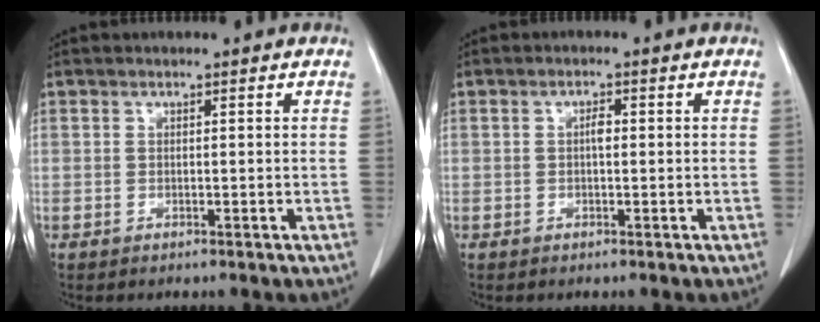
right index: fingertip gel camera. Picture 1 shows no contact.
{"total": 1.4, "force": [0.1, 0.5, 1.3], "torque": [-0.023, 0.004, 0.000]}